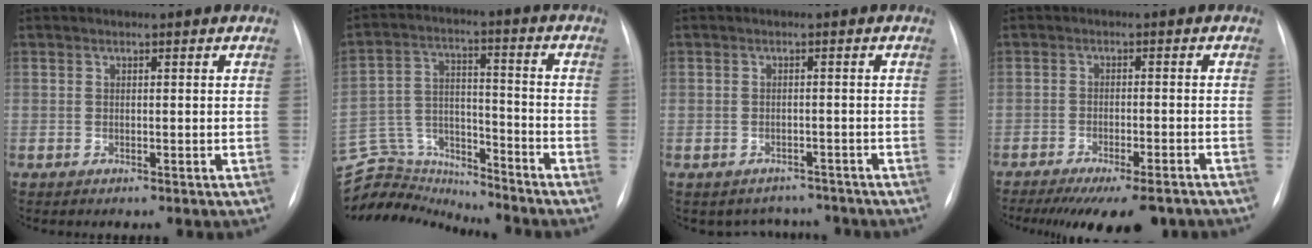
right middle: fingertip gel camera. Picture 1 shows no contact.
{"total": 14.7, "force": [-14.6, 1.8, 0.7], "torque": [-0.020, 0.039, -0.250]}
{"total": 5.0, "force": [-3.9, 3.1, -0.3], "torque": [0.013, 0.021, -0.051]}
{"total": 12.9, "force": [-10.7, 2.9, 6.7], "torque": [-0.086, -0.015, -0.145]}